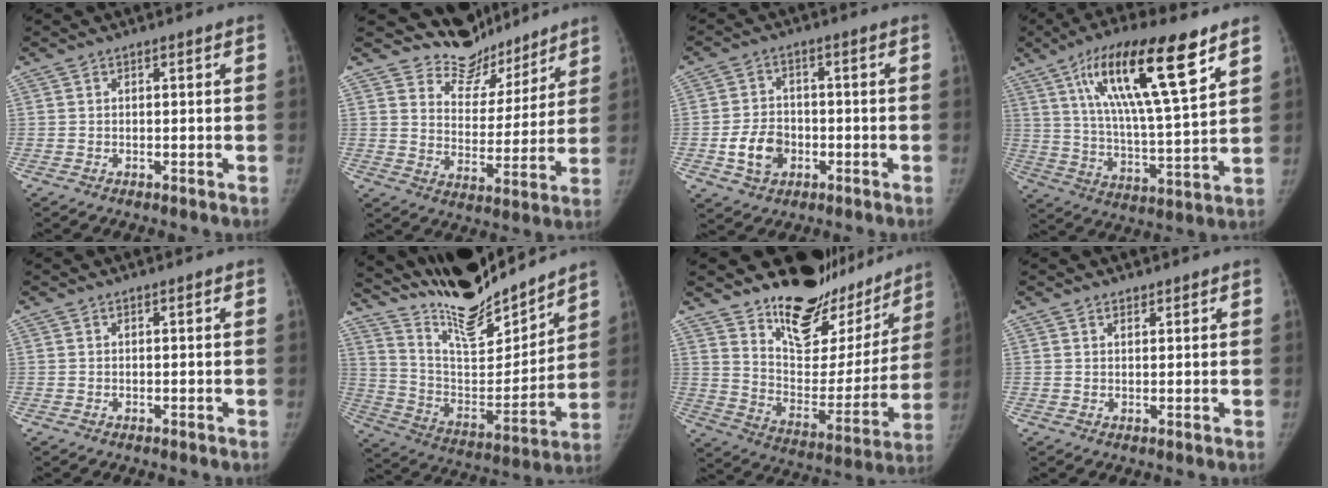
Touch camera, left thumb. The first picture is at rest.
{"total": 11.5, "force": [10.5, 4.7, 0.4], "torque": [0.033, -0.091, 0.169]}
{"total": 7.3, "force": [-2.1, 5.7, 4.1], "torque": [-0.055, 0.013, -0.035]}
{"total": 21.1, "force": [11.0, 4.6, 17.4], "torque": [-0.287, -0.033, 0.193]}
{"total": 0.0}
{"total": 22.0, "force": [19.9, 4.4, 8.3], "torque": [-0.103, -0.105, 0.341]}
{"total": 24.9, "force": [20.4, 10.9, 9.2], "torque": [-0.083, -0.133, 0.298]}
{"total": 1.3, "force": [1.1, 0.7, 0.3], "torque": [0.004, -0.008, 0.017]}